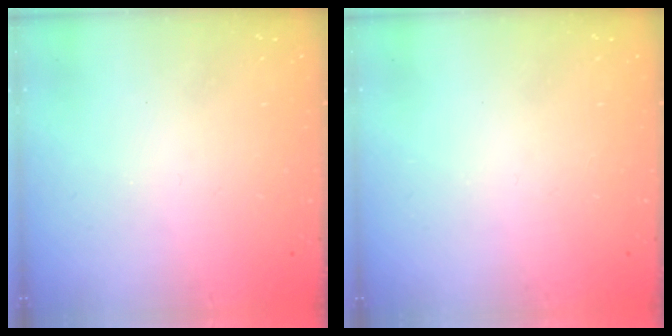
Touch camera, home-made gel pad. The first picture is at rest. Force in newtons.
{"total": 0.0}